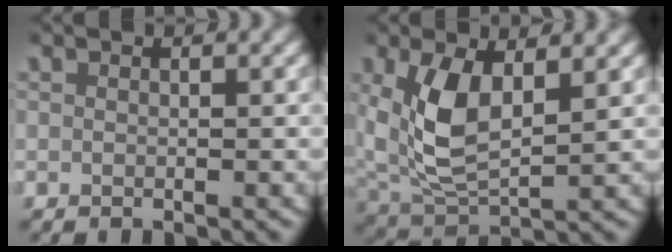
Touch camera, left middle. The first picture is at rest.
{"total": 5.3, "force": [1.5, 3.1, 4.0], "torque": [-0.110, -0.014, 0.039]}